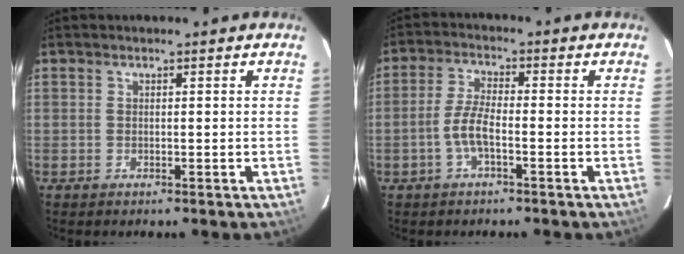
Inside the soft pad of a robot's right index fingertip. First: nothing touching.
{"total": 4.7, "force": [-1.9, 1.1, 4.1], "torque": [-0.093, 0.009, -0.038]}